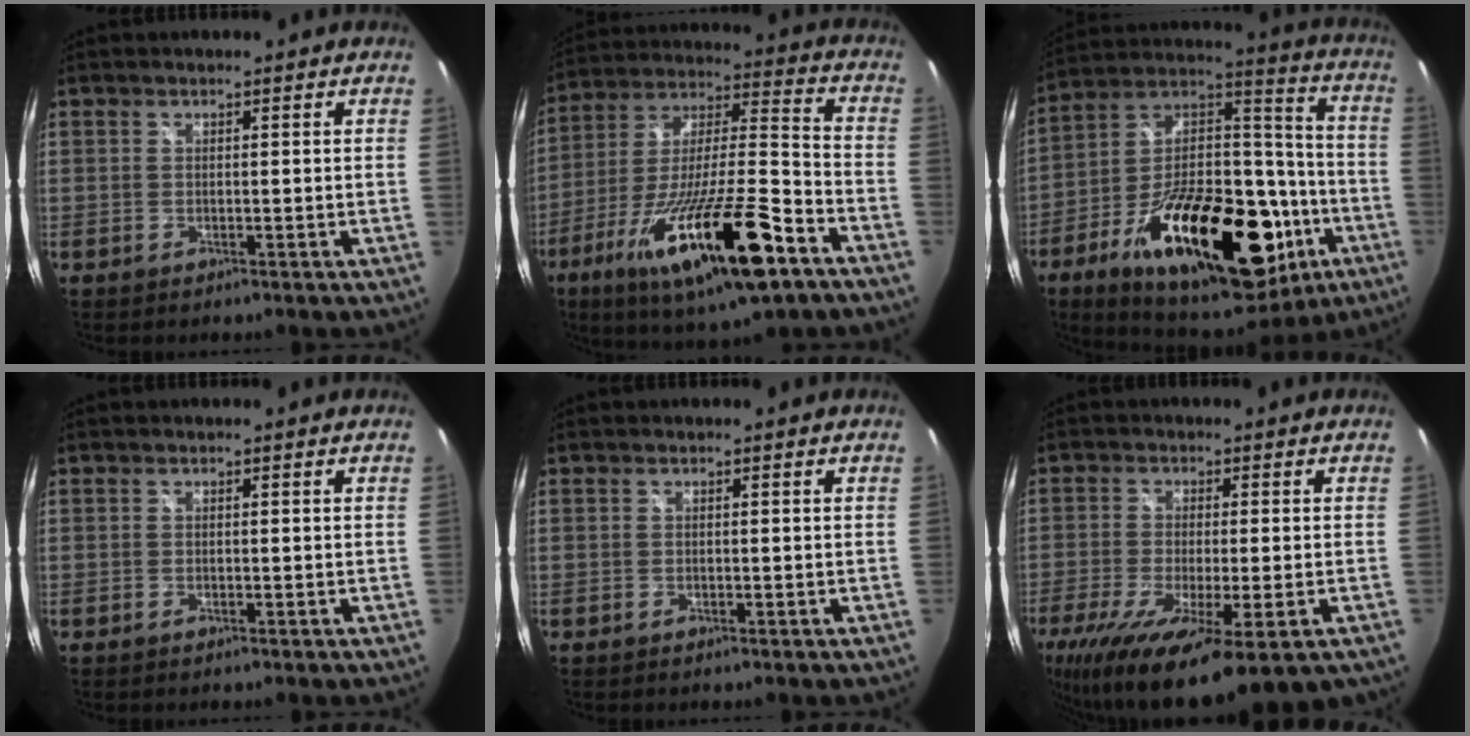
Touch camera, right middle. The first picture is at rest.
{"total": 25.8, "force": [-14.1, 5.5, 20.8], "torque": [-0.371, -0.052, -0.239]}
{"total": 33.5, "force": [-13.6, 16.2, 26.0], "torque": [-0.427, 0.018, -0.200]}
{"total": 0.0}
{"total": 0.0}
{"total": 19.1, "force": [-10.9, 4.8, 15.0], "torque": [-0.286, -0.076, -0.166]}